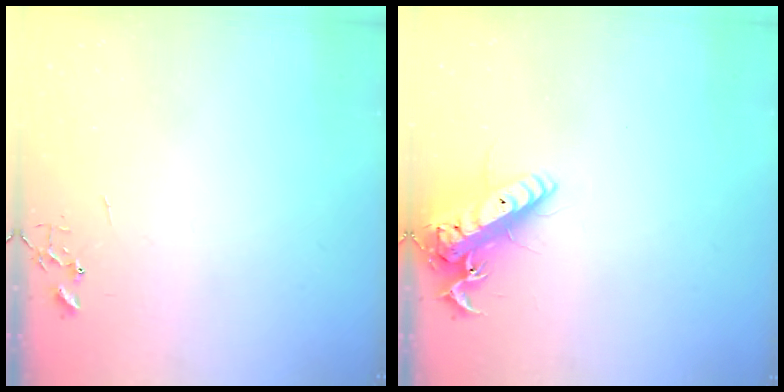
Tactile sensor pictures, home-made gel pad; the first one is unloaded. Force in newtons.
{"total": 16.4, "press": 16.1, "slide": 3.0}